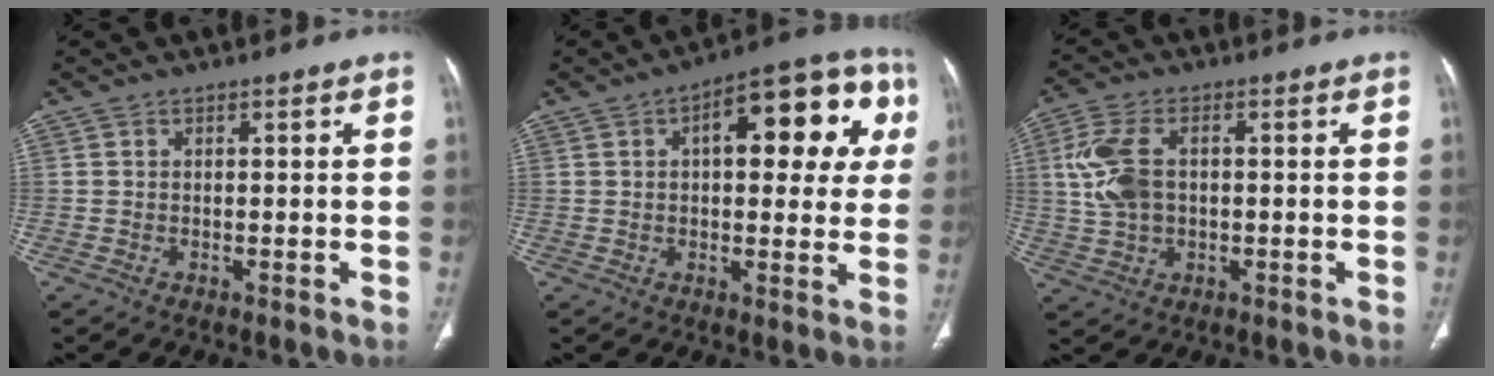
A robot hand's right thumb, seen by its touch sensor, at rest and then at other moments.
{"total": 17.9, "force": [5.0, 8.0, 15.3], "torque": [-0.154, 0.021, 0.053]}
{"total": 8.8, "force": [0.9, 5.4, 7.0], "torque": [-0.157, 0.009, 0.022]}